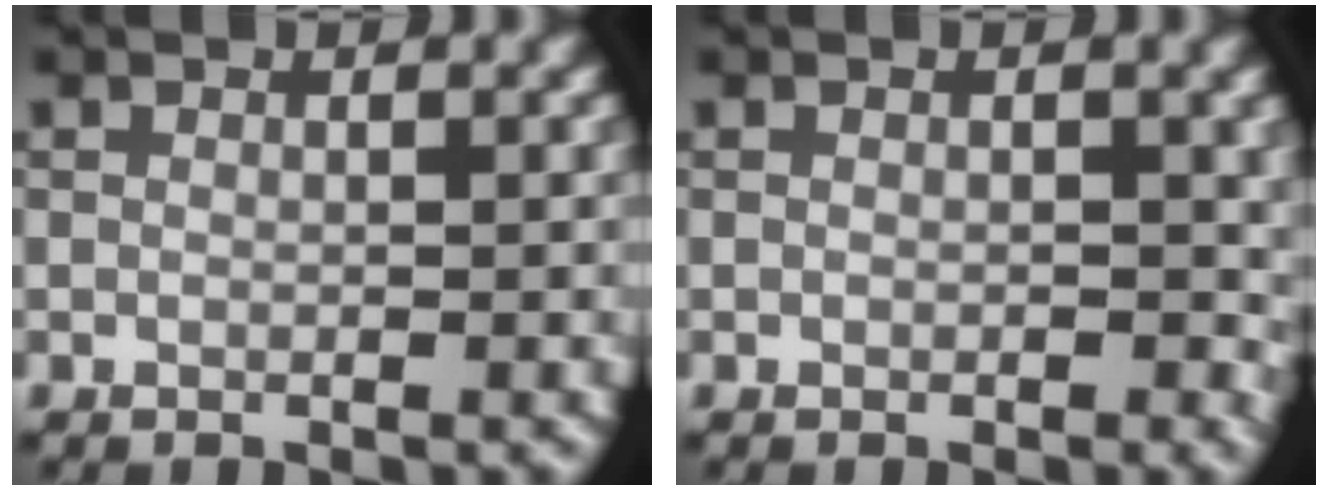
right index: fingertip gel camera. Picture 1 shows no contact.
{"total": 1.6, "force": [-0.1, 0.9, 1.3], "torque": [-0.016, -0.003, -0.002]}